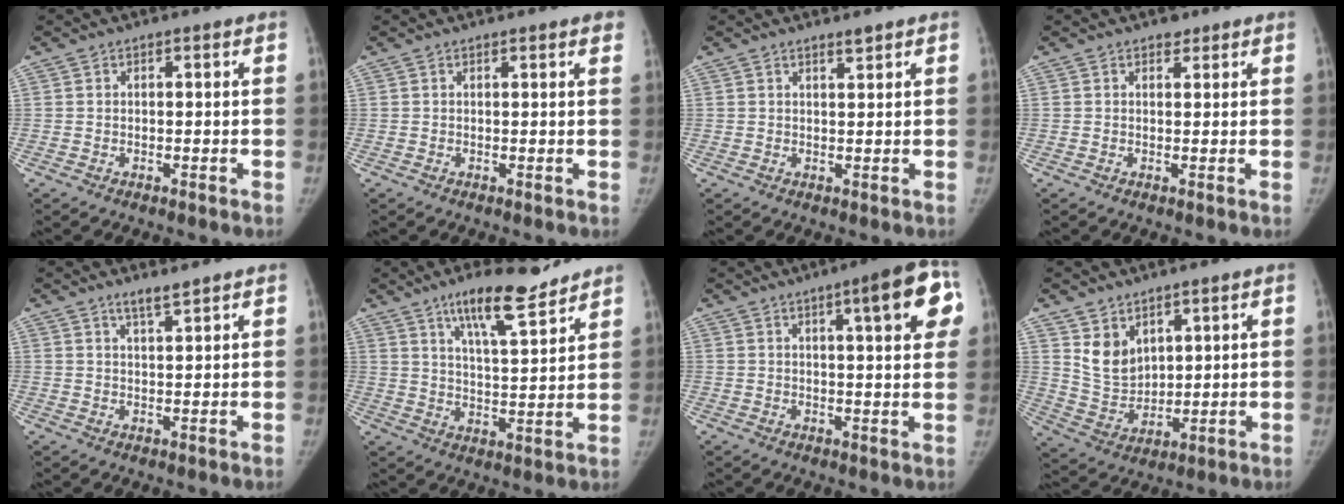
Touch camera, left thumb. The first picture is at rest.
{"total": 2.3, "force": [1.7, 0.3, 1.6], "torque": [-0.010, 0.003, 0.015]}
{"total": 1.3, "force": [1.1, 0.0, 0.6], "torque": [-0.007, -0.011, 0.021]}
{"total": 1.5, "force": [1.1, 0.9, 0.3], "torque": [0.008, -0.005, 0.013]}
{"total": 2.7, "force": [2.3, 0.1, 1.4], "torque": [-0.023, -0.015, 0.042]}
{"total": 12.4, "force": [8.9, 2.8, 8.1], "torque": [-0.117, -0.056, 0.150]}
{"total": 11.2, "force": [4.5, 2.3, 9.9], "torque": [-0.106, -0.004, 0.052]}
{"total": 7.9, "force": [4.5, 5.4, 3.7], "torque": [-0.040, -0.033, 0.102]}